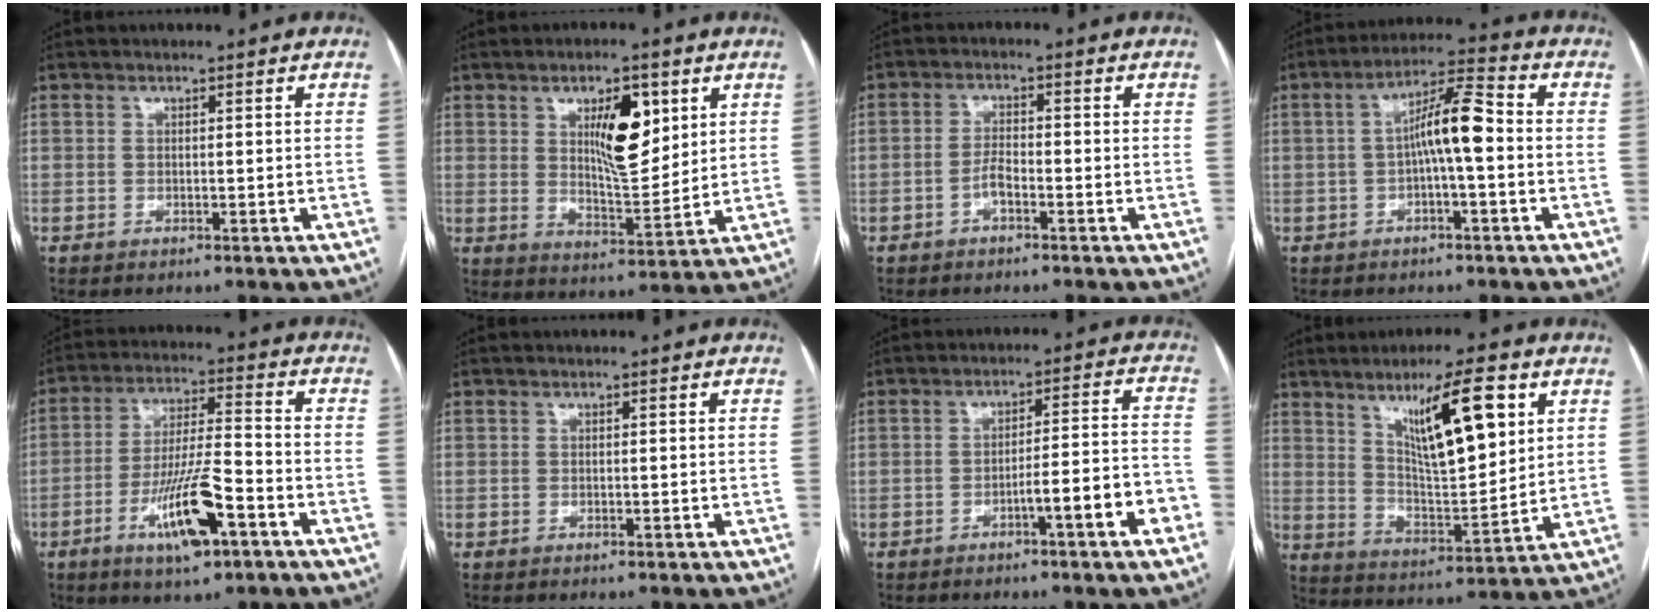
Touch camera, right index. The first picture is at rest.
{"total": 9.7, "force": [3.7, 3.2, 8.3], "torque": [-0.137, 0.001, 0.068]}
{"total": 2.6, "force": [-1.3, 0.8, 2.1], "torque": [-0.038, 0.006, -0.027]}
{"total": 7.8, "force": [-0.6, 1.0, 7.7], "torque": [-0.137, 0.026, -0.013]}
{"total": 12.2, "force": [-5.8, 2.1, 10.5], "torque": [-0.197, -0.007, -0.099]}
{"total": 0.0}
{"total": 8.5, "force": [-4.2, 0.2, 7.4], "torque": [-0.093, 0.024, -0.058]}
{"total": 13.7, "force": [6.5, 2.4, 11.8], "torque": [-0.200, -0.002, 0.115]}